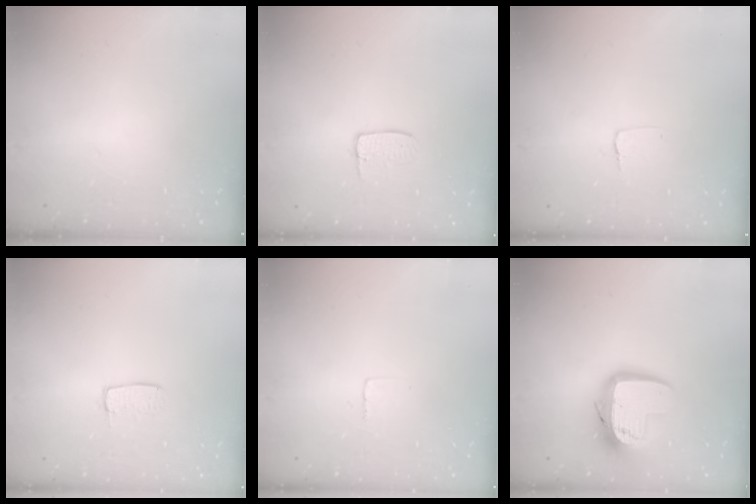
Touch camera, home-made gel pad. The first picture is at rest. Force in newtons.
{"total": 6.7, "press": 6.7, "slide": 0.4}
{"total": 3.2, "press": 3.2, "slide": 0.3}
{"total": 5.2, "press": 5.1, "slide": 0.5}
{"total": 2.4, "press": 2.4, "slide": 0.1}
{"total": 15.1, "press": 15.0, "slide": 1.2}